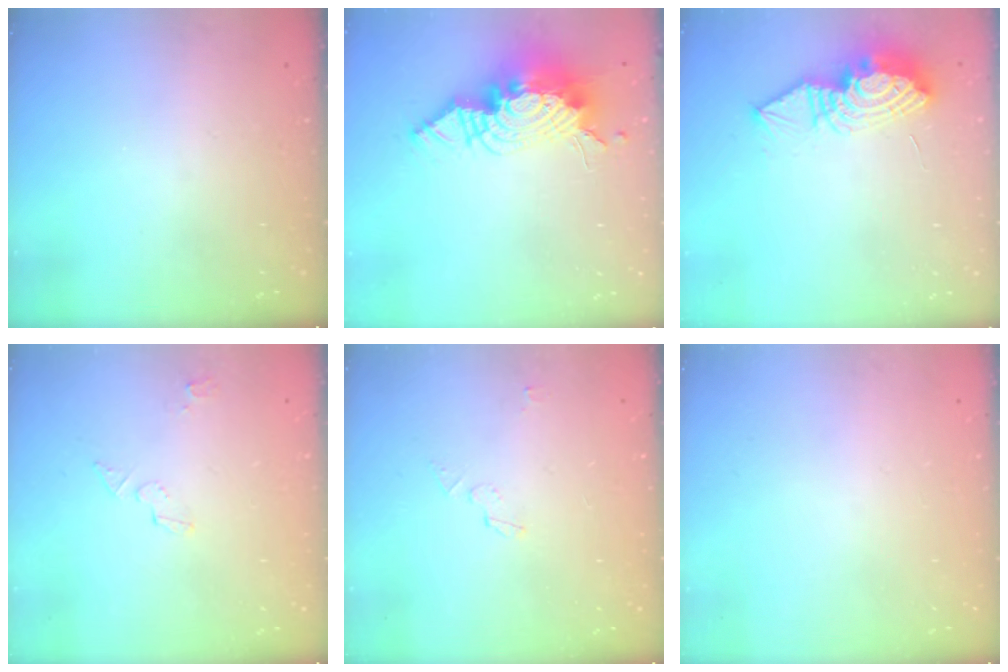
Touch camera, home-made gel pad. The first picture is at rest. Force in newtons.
{"total": 18.1, "press": 18.0, "slide": 1.9}
{"total": 13.2, "press": 13.1, "slide": 1.5}
{"total": 4.7, "press": 3.6, "slide": 3.1}
{"total": 3.3, "press": 3.3, "slide": 0.3}
{"total": 0.0}